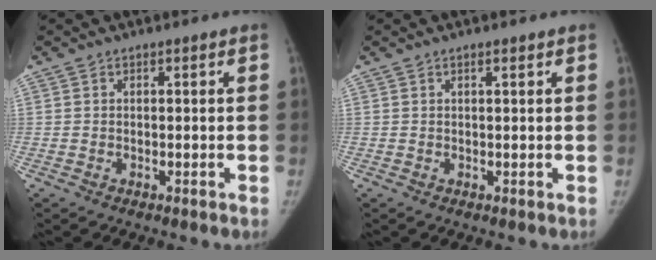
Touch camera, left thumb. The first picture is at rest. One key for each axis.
{"total": 0.9, "fx": 0.6, "fy": 0.1, "fz": 0.6, "tx": -0.010, "ty": -0.002, "tz": 0.011}